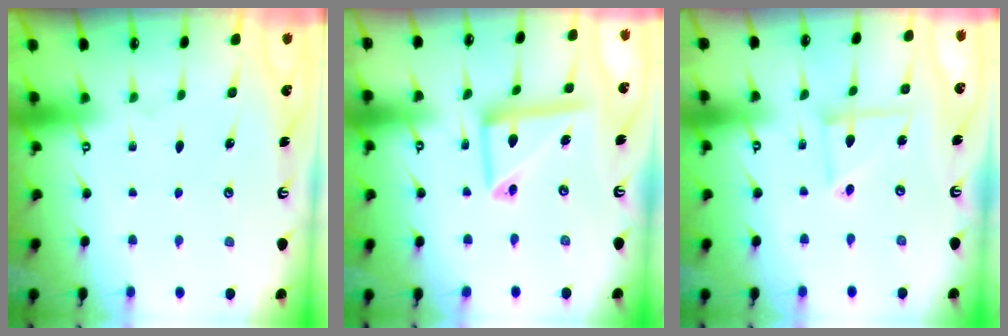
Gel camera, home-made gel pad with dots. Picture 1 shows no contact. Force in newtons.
{"total": 12.8, "press": 12.7, "slide": 1.3}
{"total": 6.3, "press": 6.3, "slide": 0.5}